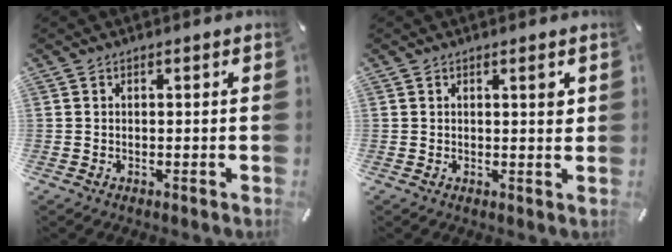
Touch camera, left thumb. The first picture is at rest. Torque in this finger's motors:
{"motor_torque": [0.49, 0.68, 0.45, -0.25, 0.03]}